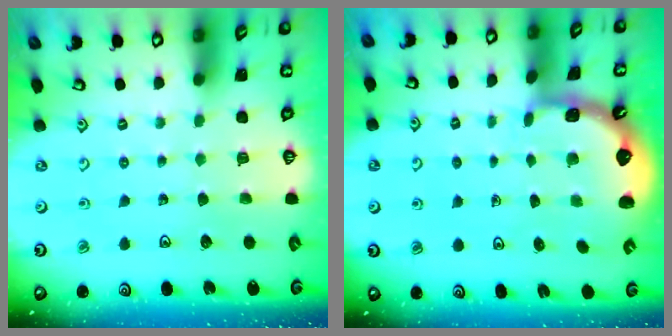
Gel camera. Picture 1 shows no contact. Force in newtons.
{"total": 1.2, "press": 1.2, "slide": 0.1}